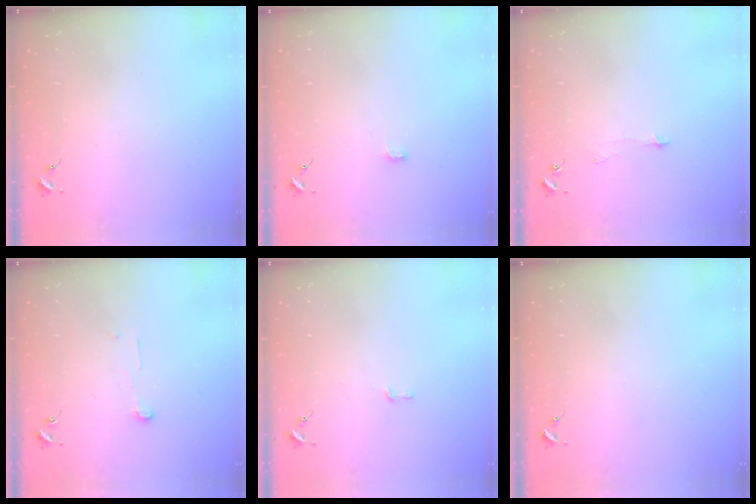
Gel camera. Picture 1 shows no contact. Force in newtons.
{"total": 2.2, "press": 2.2, "slide": 0.2}
{"total": 3.3, "press": 3.3, "slide": 0.2}
{"total": 4.1, "press": 4.1, "slide": 0.3}
{"total": 2.6, "press": 2.6, "slide": 0.2}
{"total": 0.0}